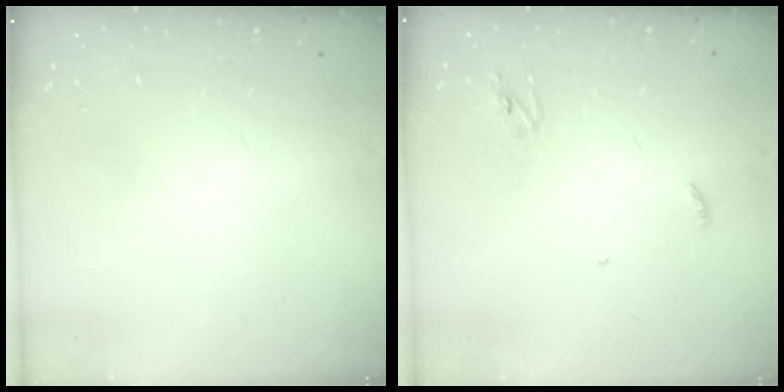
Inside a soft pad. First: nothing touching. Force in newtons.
{"total": 3.0, "press": 2.9, "slide": 0.2}